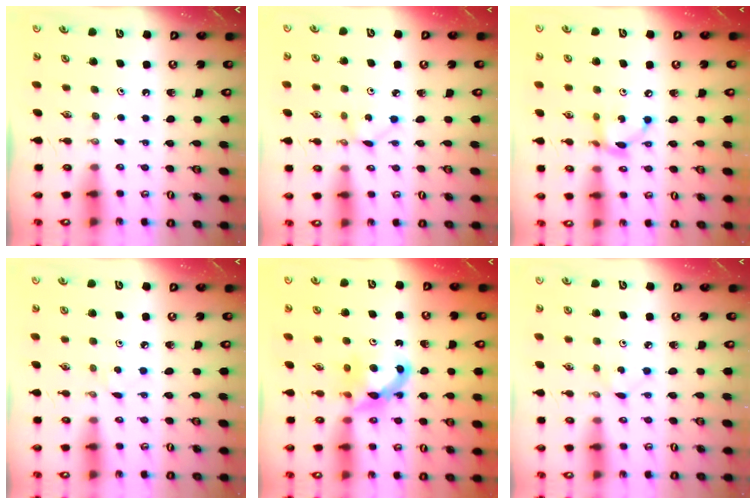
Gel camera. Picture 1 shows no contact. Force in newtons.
{"total": 2.3, "press": 2.3, "slide": 0.2}
{"total": 7.9, "press": 7.9, "slide": 0.2}
{"total": 2.3, "press": 2.3, "slide": 0.3}
{"total": 7.7, "press": 7.6, "slide": 0.8}
{"total": 3.0, "press": 3.0, "slide": 0.3}